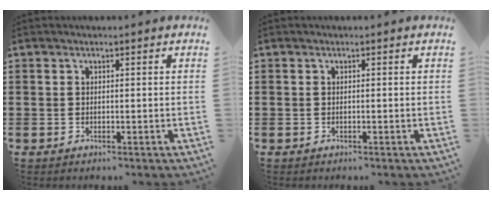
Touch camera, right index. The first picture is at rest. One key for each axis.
{"total": 0.0}